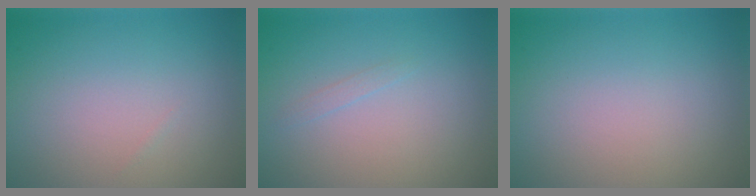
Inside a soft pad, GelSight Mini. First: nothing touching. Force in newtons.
{"total": 0.5, "press": 0.5, "slide": 0.1}
{"total": 0.0}